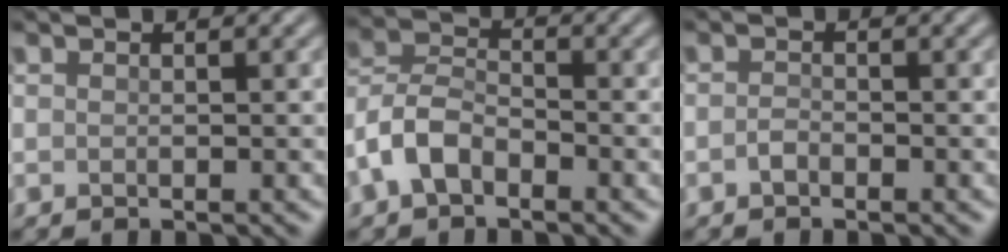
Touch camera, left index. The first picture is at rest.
{"total": 4.2, "force": [-2.2, 2.5, 2.5], "torque": [-0.057, 0.011, -0.056]}
{"total": 0.6, "force": [-0.4, 0.3, 0.4], "torque": [-0.008, 0.005, -0.010]}